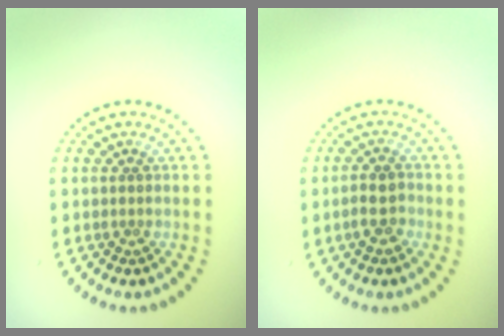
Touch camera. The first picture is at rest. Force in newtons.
{"total": 2.3, "press": 2.2, "slide": 0.7}